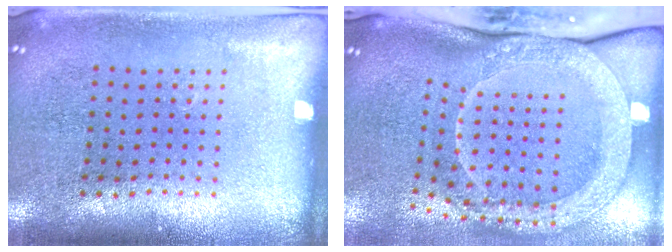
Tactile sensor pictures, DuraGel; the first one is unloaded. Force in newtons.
{"total": 2.7, "press": 2.2, "slide": 1.6}